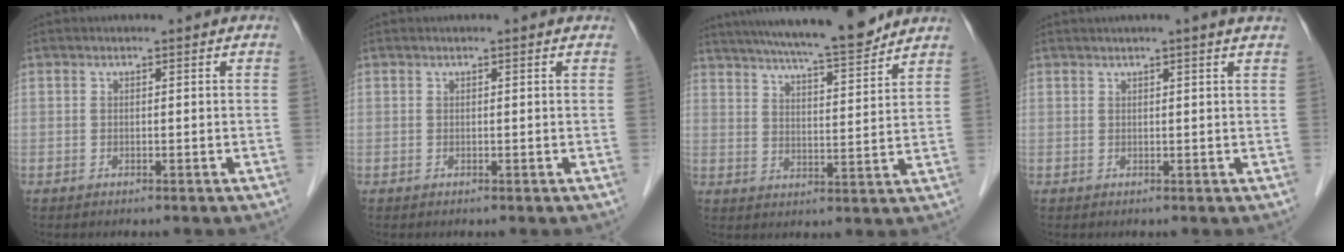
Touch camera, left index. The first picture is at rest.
{"total": 0.5, "force": [0.4, 0.0, 0.3], "torque": [-0.009, 0.006, 0.006]}
{"total": 16.2, "force": [14.4, 1.0, 7.5], "torque": [-0.123, 0.009, 0.214]}
{"total": 3.2, "force": [2.5, -0.7, 1.9], "torque": [-0.024, 0.011, 0.032]}